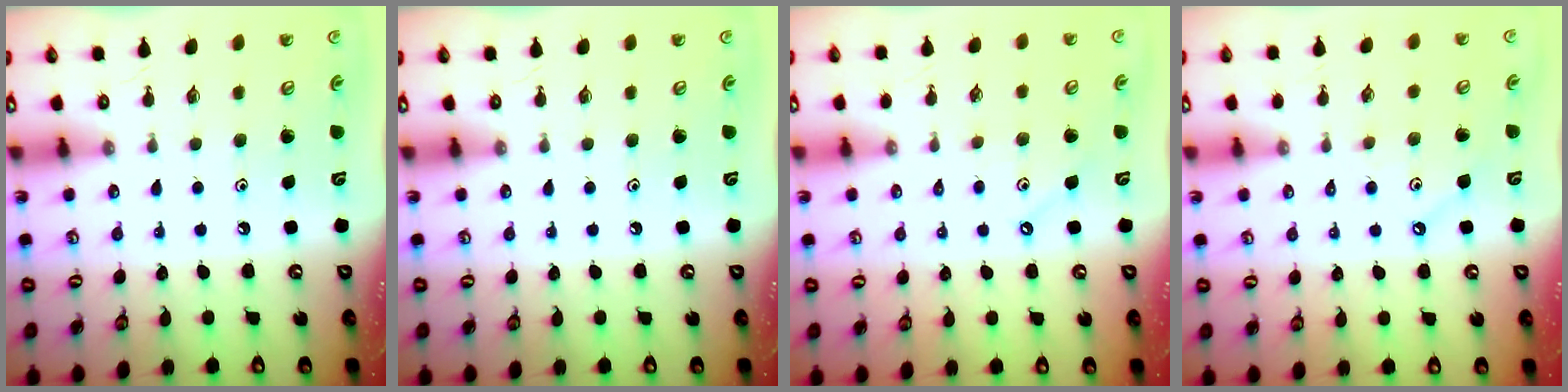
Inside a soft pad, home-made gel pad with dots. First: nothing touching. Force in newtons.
{"total": 0.0}
{"total": 3.3, "press": 3.3, "slide": 0.4}
{"total": 1.9, "press": 1.9, "slide": 0.4}